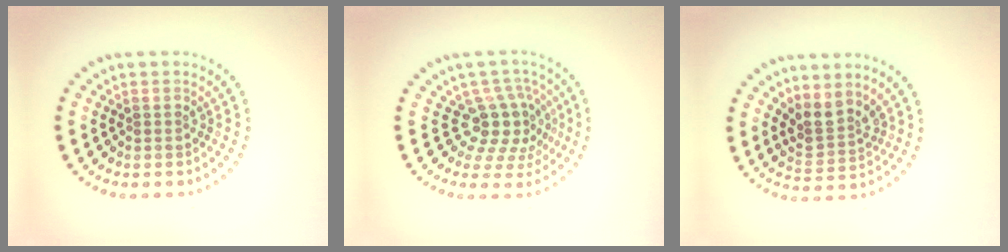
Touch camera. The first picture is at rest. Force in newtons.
{"total": 4.1, "press": 2.9, "slide": 2.9}
{"total": 2.8, "press": 2.1, "slide": 1.8}